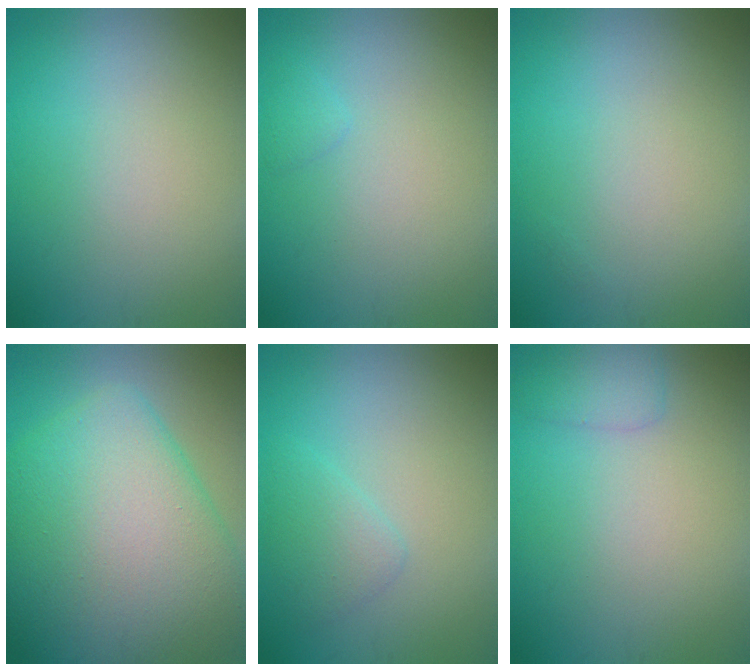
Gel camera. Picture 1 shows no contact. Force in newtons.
{"total": 0.7, "press": 0.7, "slide": 0.0}
{"total": 0.0}
{"total": 13.6, "press": 13.6, "slide": 0.4}
{"total": 2.0, "press": 2.0, "slide": 0.1}
{"total": 1.6, "press": 1.6, "slide": 0.1}